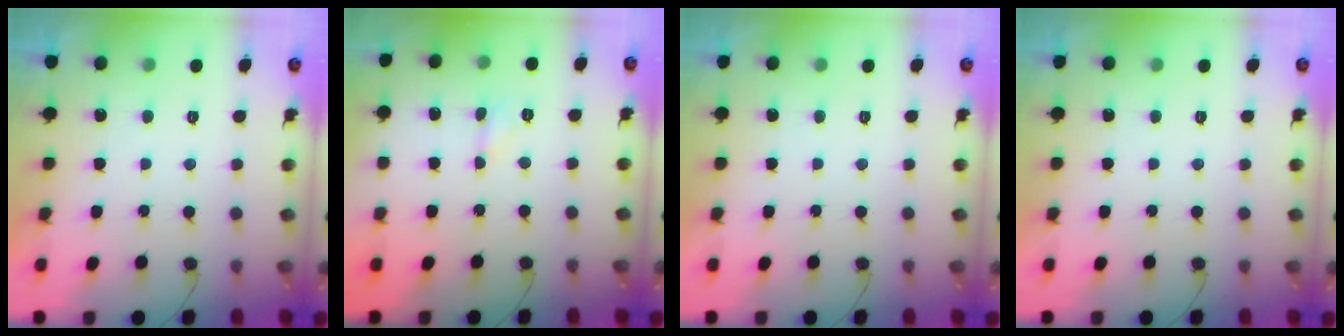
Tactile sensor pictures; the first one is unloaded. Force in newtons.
{"total": 2.9, "press": 2.9, "slide": 0.3}
{"total": 0.0}
{"total": 0.0}